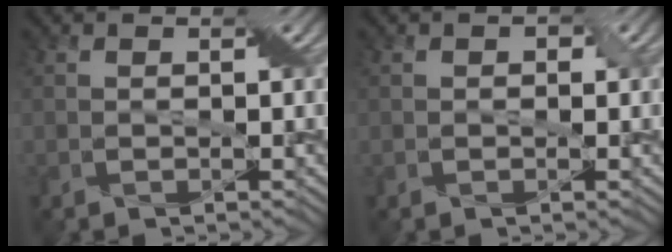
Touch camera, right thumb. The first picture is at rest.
{"total": 0.8, "force": [0.0, 0.7, 0.4], "torque": [-0.008, -0.001, -0.002]}